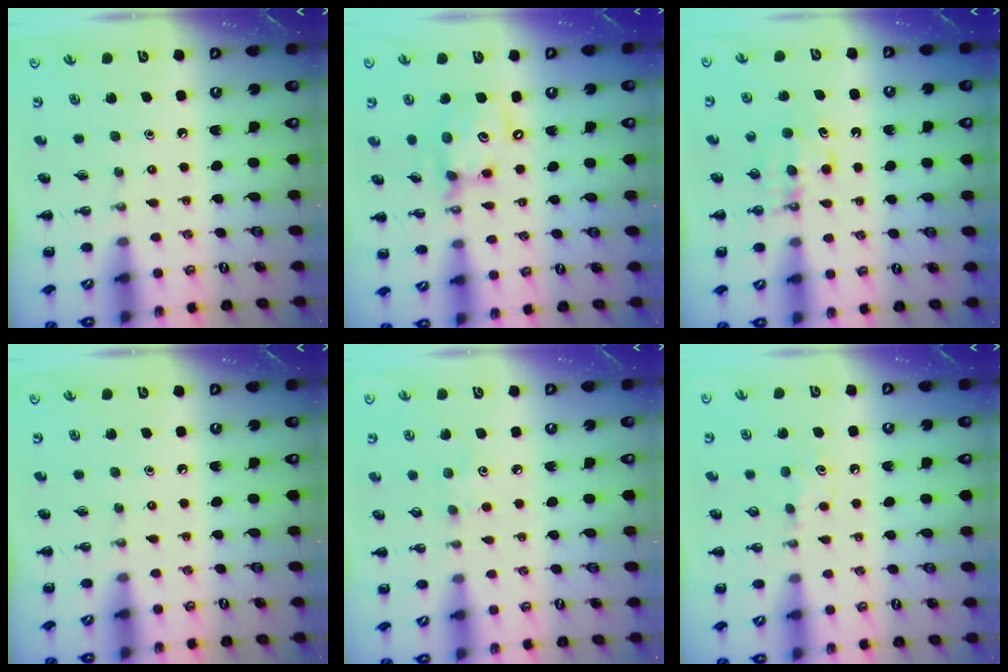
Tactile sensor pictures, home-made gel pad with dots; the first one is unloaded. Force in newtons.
{"total": 13.2, "press": 12.9, "slide": 3.1}
{"total": 5.5, "press": 5.3, "slide": 1.2}
{"total": 0.0}
{"total": 2.7, "press": 2.6, "slide": 0.7}
{"total": 5.0, "press": 4.7, "slide": 1.7}